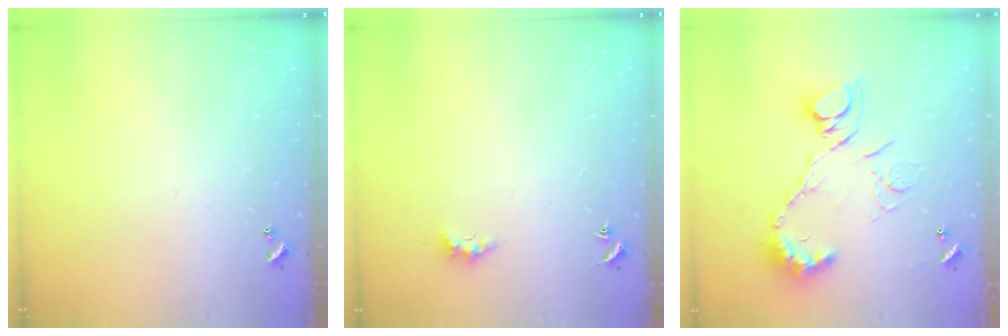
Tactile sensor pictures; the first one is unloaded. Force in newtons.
{"total": 2.4, "press": 2.4, "slide": 0.6}
{"total": 14.6, "press": 14.4, "slide": 1.8}